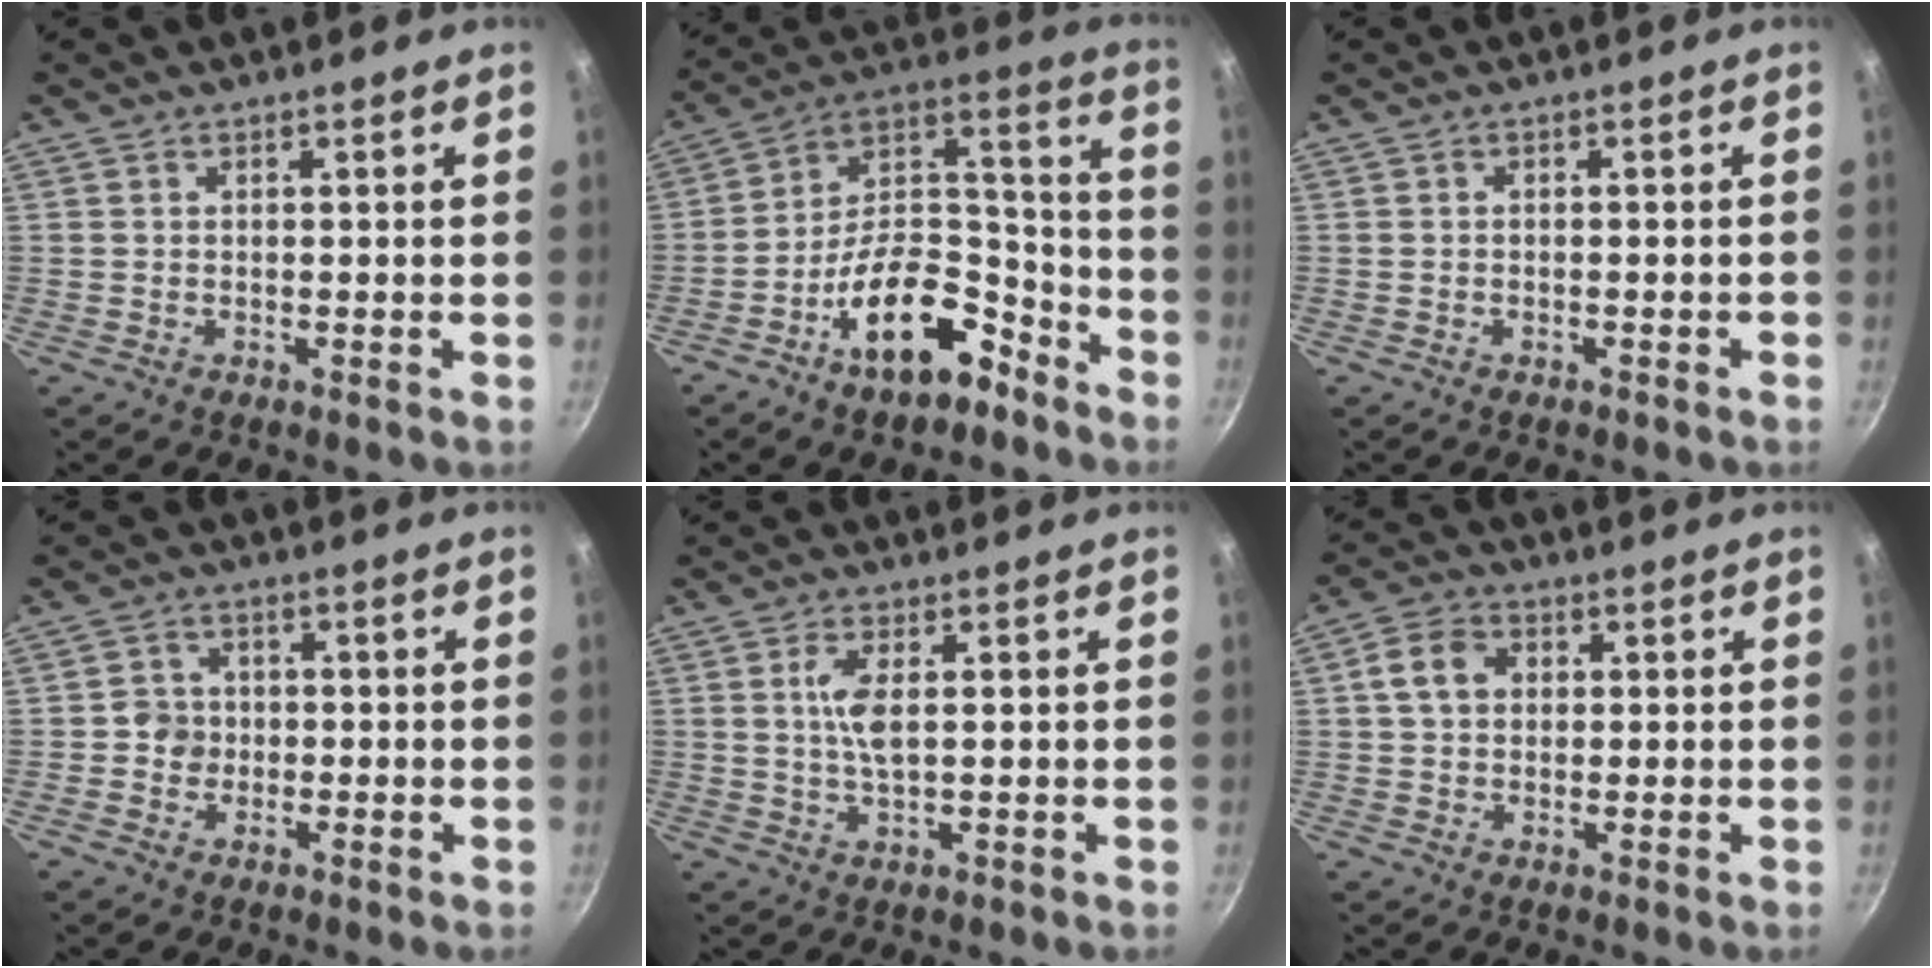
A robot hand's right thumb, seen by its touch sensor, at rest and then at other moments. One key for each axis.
{"total": 17.9, "fx": -10.1, "fy": 9.0, "fz": 11.7, "tx": -0.148, "ty": 0.104, "tz": -0.168}
{"total": 0.8, "fx": -0.6, "fy": 0.4, "fz": 0.4, "tx": -0.012, "ty": 0.014, "tz": -0.005}
{"total": 3.7, "fx": -0.8, "fy": 3.4, "fz": 1.1, "tx": 0.007, "ty": 0.011, "tz": -0.019}
{"total": 4.9, "fx": 0.8, "fy": 1.9, "fz": 4.5, "tx": -0.092, "ty": 0.000, "tz": 0.016}
{"total": 6.2, "fx": 1.1, "fy": 5.0, "fz": 3.6, "tx": -0.051, "ty": 0.012, "tz": 0.011}